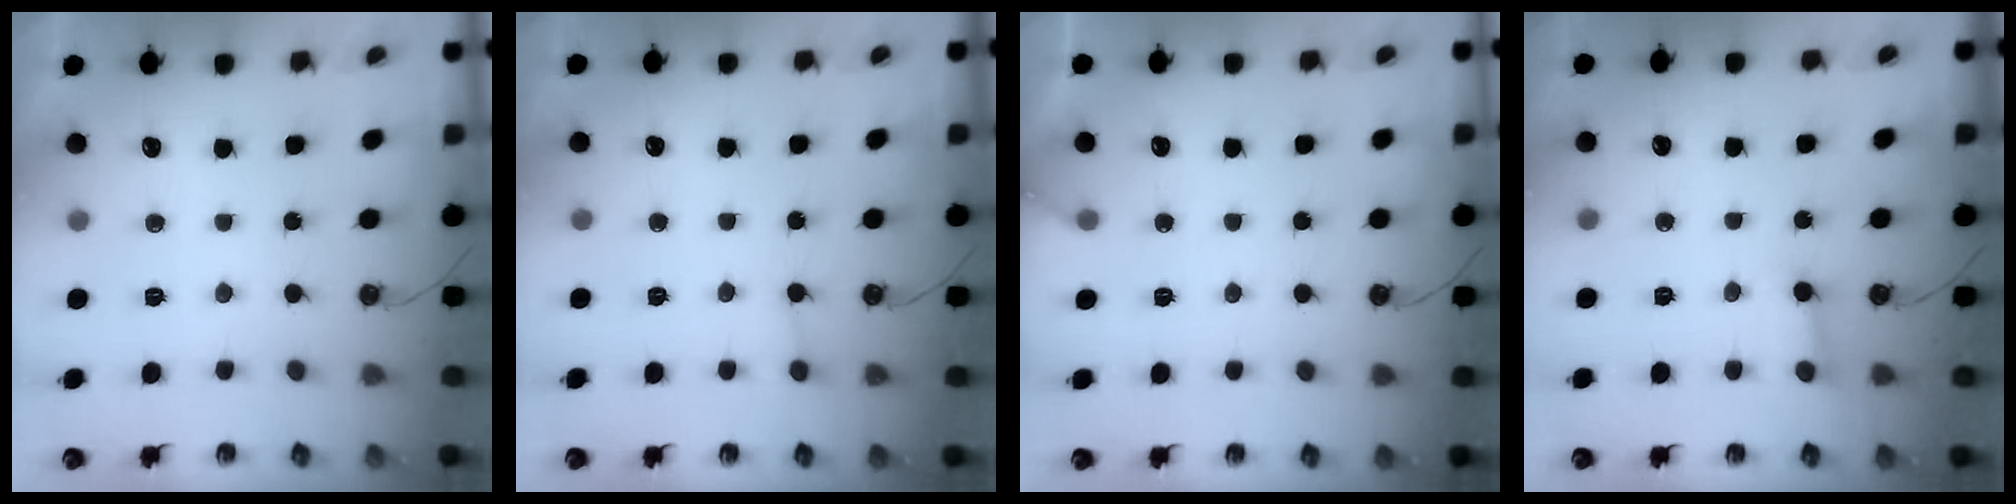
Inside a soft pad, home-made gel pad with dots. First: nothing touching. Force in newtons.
{"total": 2.9, "press": 2.9, "slide": 0.2}
{"total": 3.8, "press": 3.8, "slide": 0.3}
{"total": 4.2, "press": 4.2, "slide": 0.3}